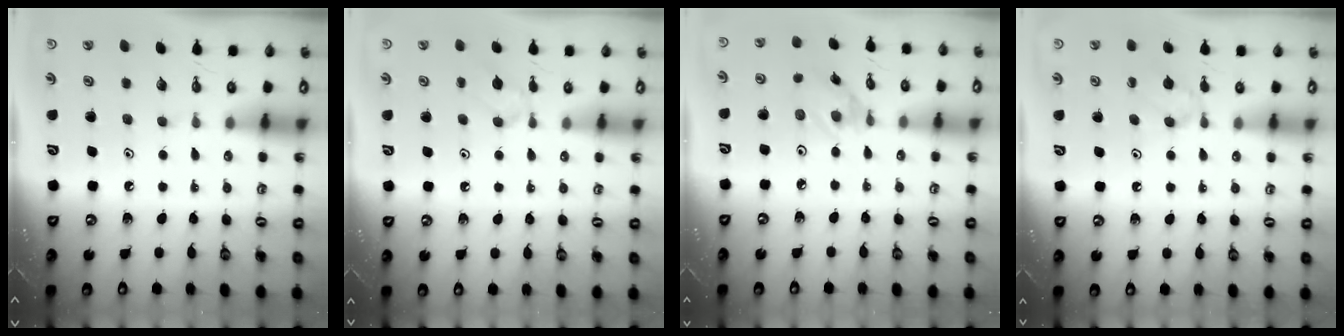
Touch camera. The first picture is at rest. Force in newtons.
{"total": 5.2, "press": 5.1, "slide": 1.0}
{"total": 2.1, "press": 2.1, "slide": 0.1}
{"total": 6.9, "press": 6.9, "slide": 0.9}